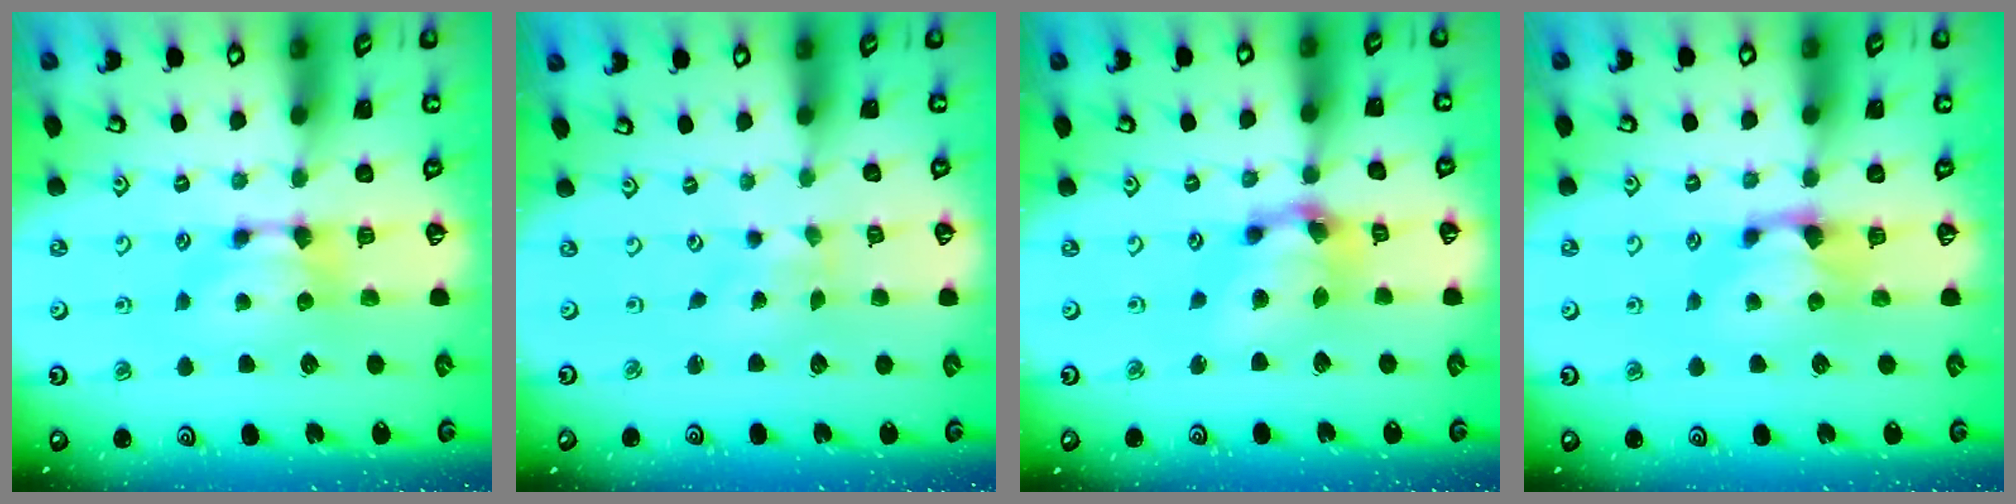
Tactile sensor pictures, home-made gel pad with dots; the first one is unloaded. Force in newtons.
{"total": 4.4, "press": 4.3, "slide": 0.9}
{"total": 7.1, "press": 6.7, "slide": 2.3}
{"total": 0.6, "press": 0.2, "slide": 0.5}